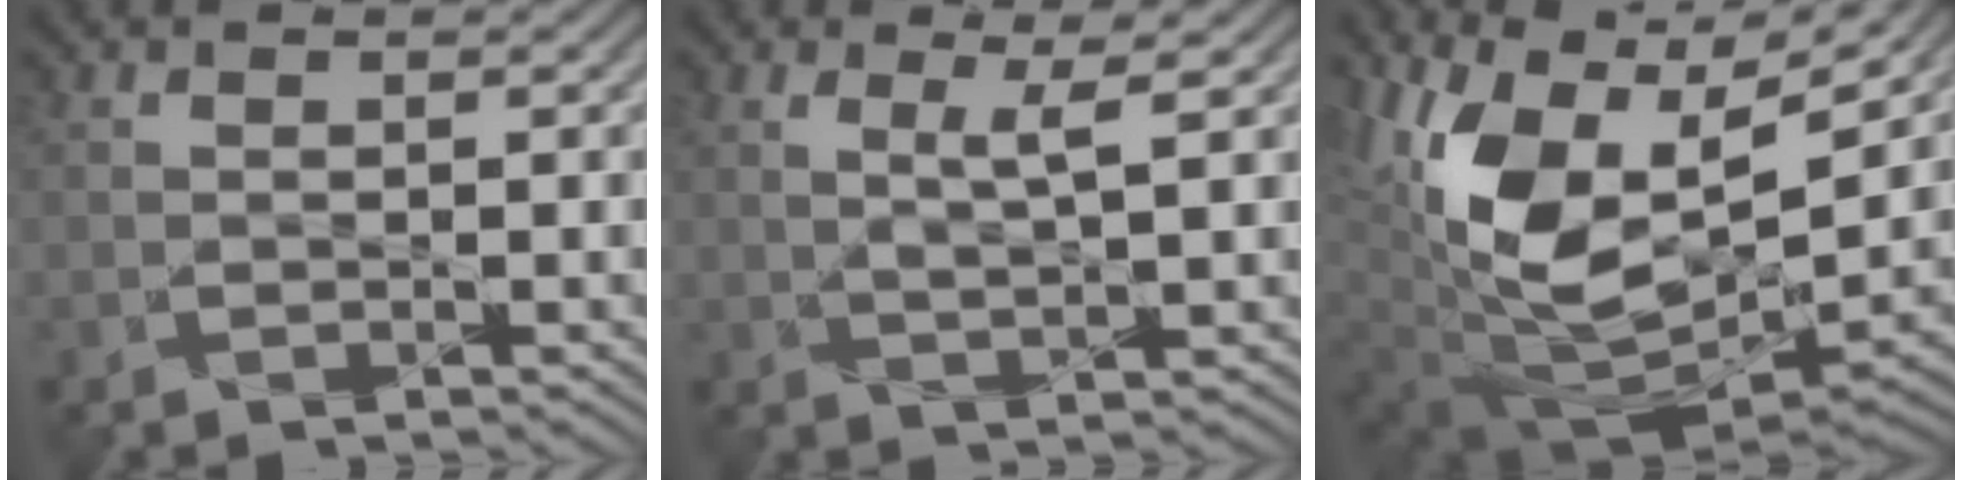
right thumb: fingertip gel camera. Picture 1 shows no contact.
{"total": 2.8, "force": [1.5, -0.1, 2.4], "torque": [-0.054, 0.000, 0.032]}
{"total": 16.2, "force": [3.8, 9.7, 12.4], "torque": [-0.267, -0.013, 0.084]}